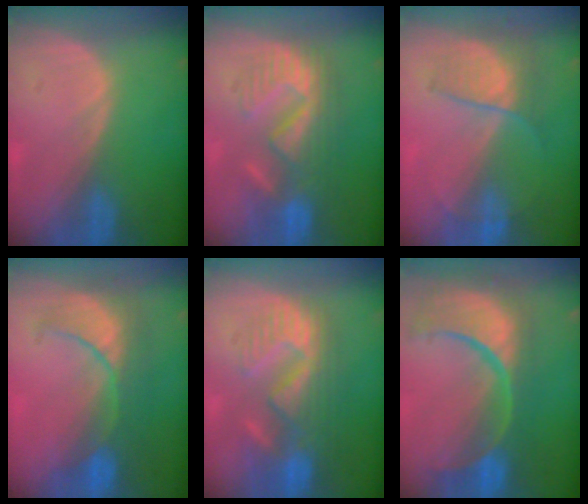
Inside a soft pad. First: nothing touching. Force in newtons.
{"total": 8.7, "press": 8.6, "slide": 1.4}
{"total": 7.2, "press": 6.0, "slide": 3.9}
{"total": 8.4, "press": 8.3, "slide": 1.3}
{"total": 11.0, "press": 9.7, "slide": 5.3}
{"total": 13.9, "press": 11.0, "slide": 8.5}